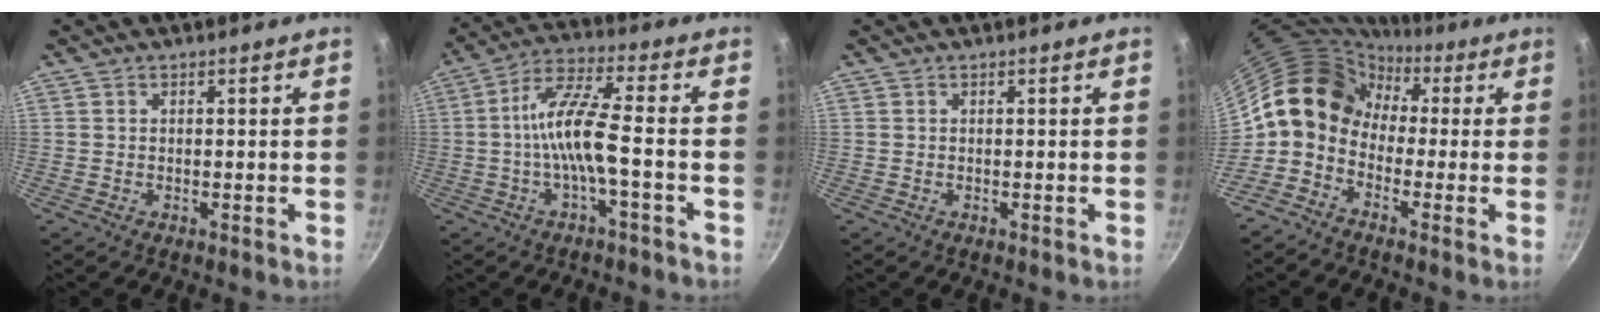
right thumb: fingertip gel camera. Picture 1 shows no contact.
{"total": 10.2, "force": [-2.3, 1.9, 9.7], "torque": [-0.198, 0.035, -0.051]}
{"total": 0.0}
{"total": 11.7, "force": [0.0, 9.4, 6.9], "torque": [-0.088, 0.037, -0.027]}